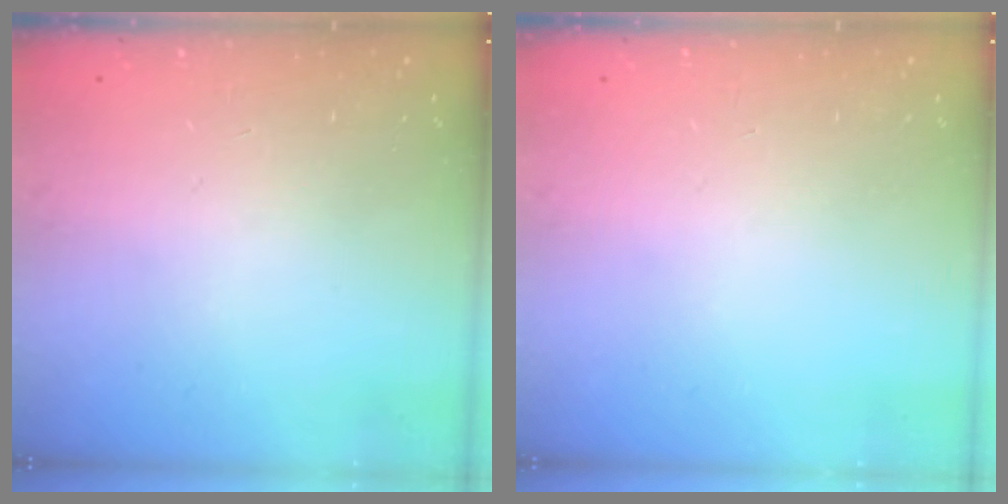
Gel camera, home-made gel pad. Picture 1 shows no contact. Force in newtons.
{"total": 0.0}